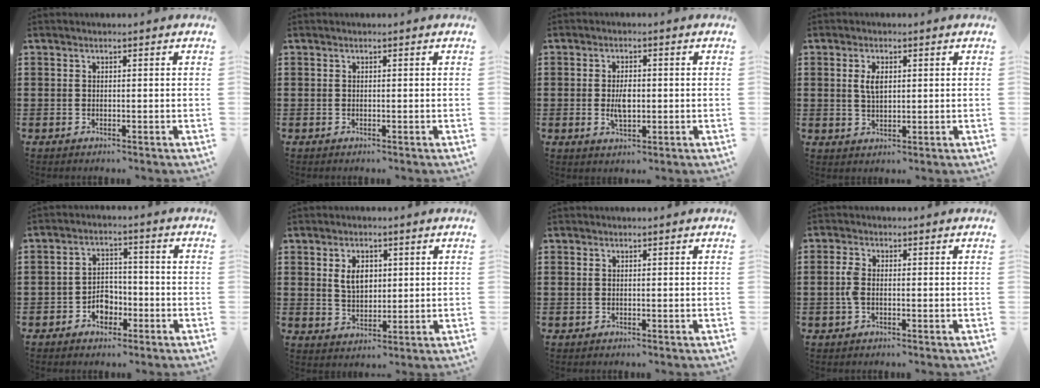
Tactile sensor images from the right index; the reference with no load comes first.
{"total": 0.0}
{"total": 3.8, "force": [-0.2, 1.9, 3.3], "torque": [-0.054, 0.002, -0.006]}
{"total": 3.1, "force": [0.8, 1.5, 2.6], "torque": [-0.056, 0.007, 0.013]}
{"total": 4.2, "force": [-2.1, 3.1, 1.9], "torque": [-0.039, 0.008, -0.042]}
{"total": 4.3, "force": [1.2, 2.8, 3.0], "torque": [-0.060, 0.009, 0.018]}
{"total": 0.7, "force": [0.1, 0.5, 0.6], "torque": [-0.013, 0.002, 0.002]}
{"total": 2.8, "force": [-0.3, 1.4, 2.4], "torque": [-0.062, -0.002, -0.011]}